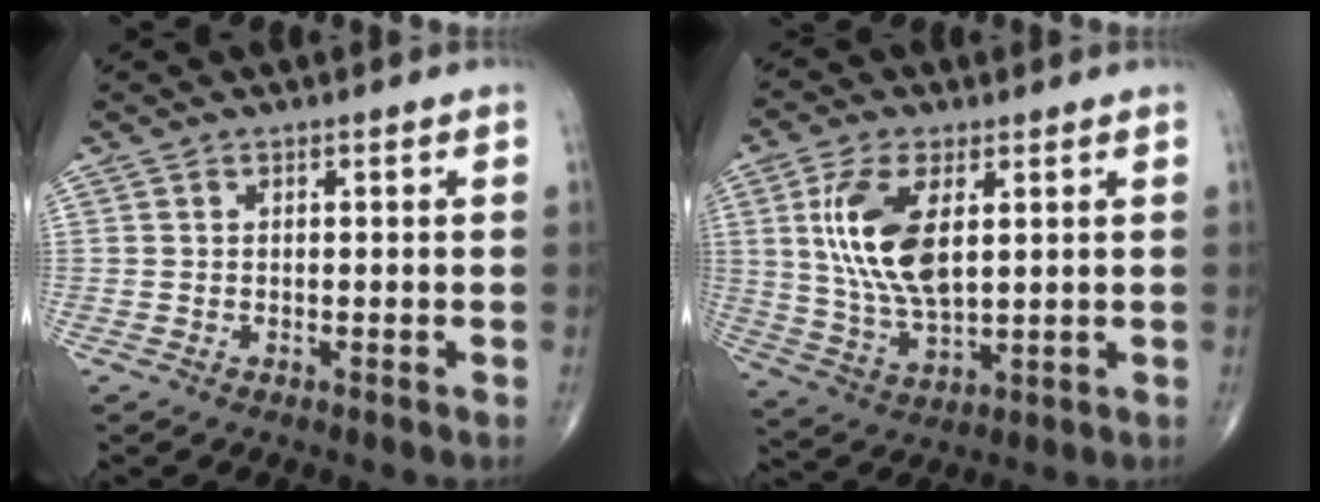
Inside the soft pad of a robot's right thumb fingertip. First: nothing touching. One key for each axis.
{"total": 13.8, "fx": 3.4, "fy": 6.5, "fz": 11.6, "tx": -0.234, "ty": -0.016, "tz": 0.074}